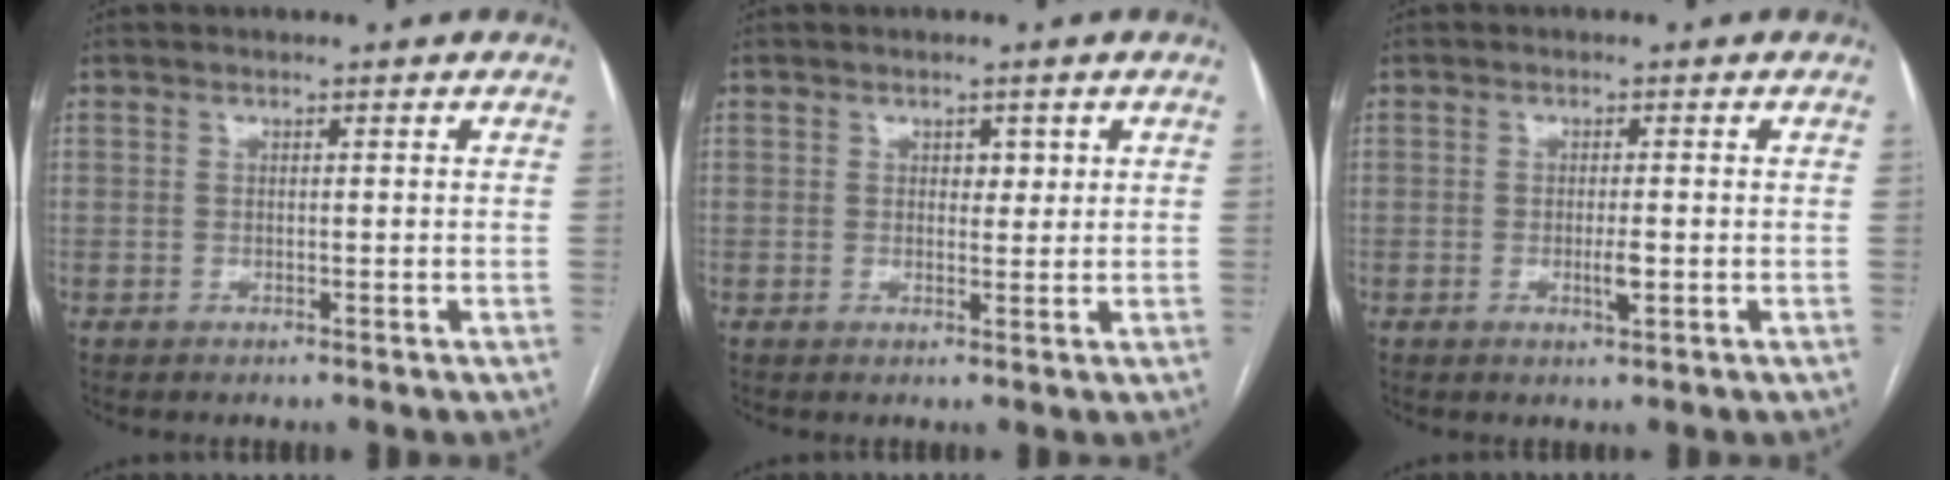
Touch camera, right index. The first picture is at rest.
{"total": 1.9, "force": [0.7, 1.2, 1.2], "torque": [-0.011, 0.000, 0.009]}
{"total": 2.1, "force": [-0.4, 0.4, 2.0], "torque": [-0.038, -0.002, -0.003]}